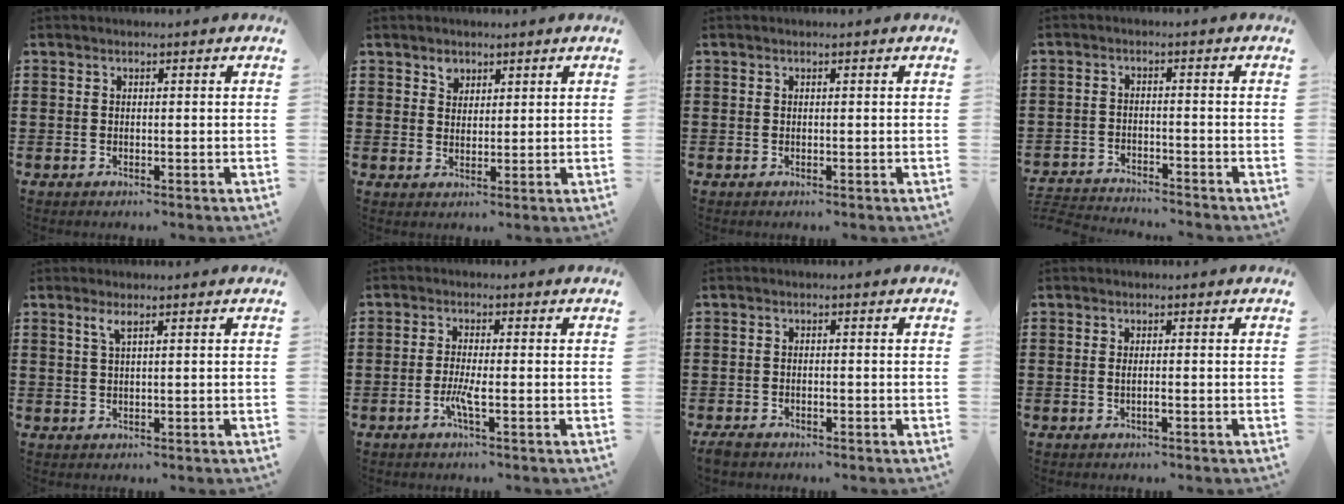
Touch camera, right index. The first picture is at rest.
{"total": 2.2, "force": [1.6, 1.5, 0.3], "torque": [-0.003, 0.002, 0.028]}
{"total": 0.0}
{"total": 3.4, "force": [-3.4, 0.0, -0.1], "torque": [-0.009, -0.004, -0.076]}
{"total": 1.7, "force": [0.9, 0.3, 1.5], "torque": [-0.031, 0.004, 0.014]}
{"total": 3.4, "force": [-1.4, 0.3, 3.1], "torque": [-0.066, -0.008, -0.029]}
{"total": 1.5, "force": [-1.3, 0.6, 0.5], "torque": [-0.020, -0.003, -0.028]}
{"total": 1.0, "force": [-0.4, 0.0, 0.9], "torque": [-0.017, -0.002, -0.007]}